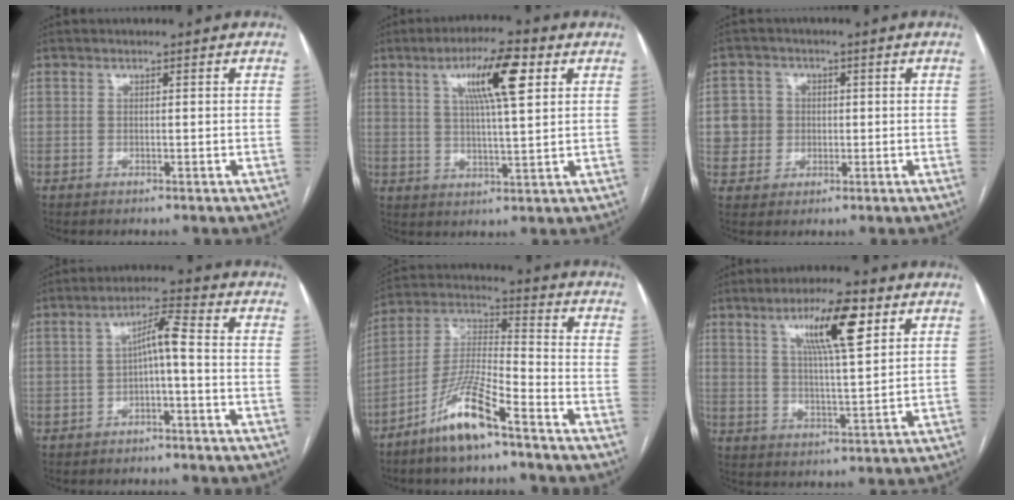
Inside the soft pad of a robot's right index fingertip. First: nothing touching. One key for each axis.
{"total": 10.2, "fx": 4.2, "fy": 1.2, "fz": 9.2, "tx": -0.159, "ty": 0.011, "tz": 0.068}
{"total": 5.0, "fx": 0.3, "fy": 4.9, "fz": 0.4, "tx": -0.002, "ty": 0.019, "tz": 0.011}
{"total": 4.8, "fx": -0.7, "fy": 0.5, "fz": 4.7, "tx": -0.077, "ty": 0.023, "tz": -0.011}
{"total": 11.4, "fx": -7.7, "fy": 1.3, "fz": 8.4, "tx": -0.174, "ty": -0.013, "tz": -0.152}
{"total": 10.6, "fx": 5.1, "fy": 1.3, "fz": 9.2, "tx": -0.159, "ty": 0.007, "tz": 0.084}